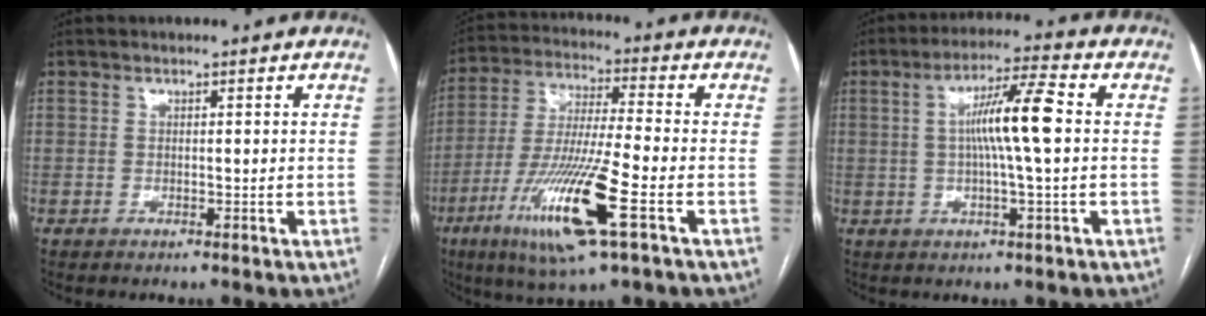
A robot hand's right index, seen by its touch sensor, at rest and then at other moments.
{"total": 15.6, "force": [-6.4, 0.7, 14.3], "torque": [-0.291, -0.025, -0.116]}
{"total": 9.0, "force": [0.7, 0.1, 8.9], "torque": [-0.161, 0.012, 0.008]}